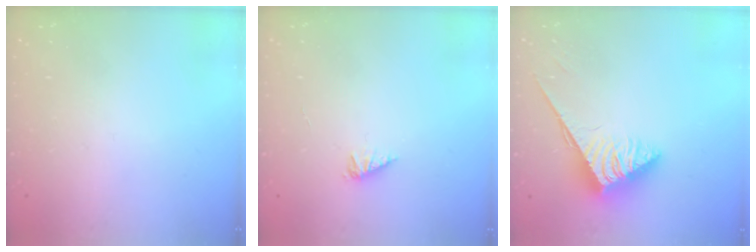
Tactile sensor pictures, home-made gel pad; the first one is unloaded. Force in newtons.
{"total": 2.1, "press": 2.1, "slide": 0.3}
{"total": 3.7, "press": 3.6, "slide": 0.6}